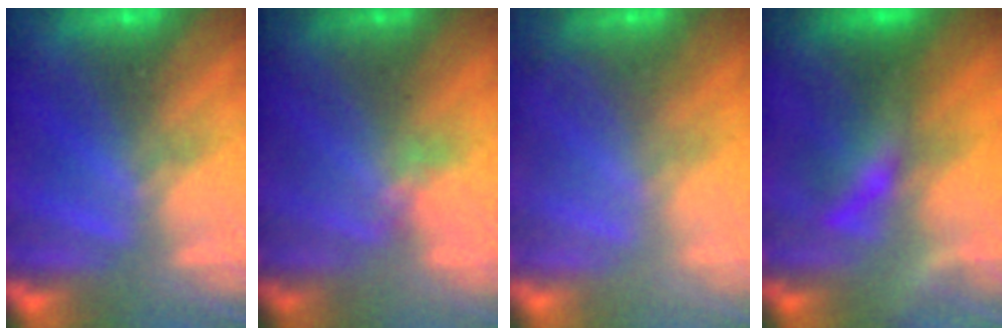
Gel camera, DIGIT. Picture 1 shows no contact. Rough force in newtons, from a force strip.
{"total": 2.3}
{"total": 2.2}
{"total": 7.4}